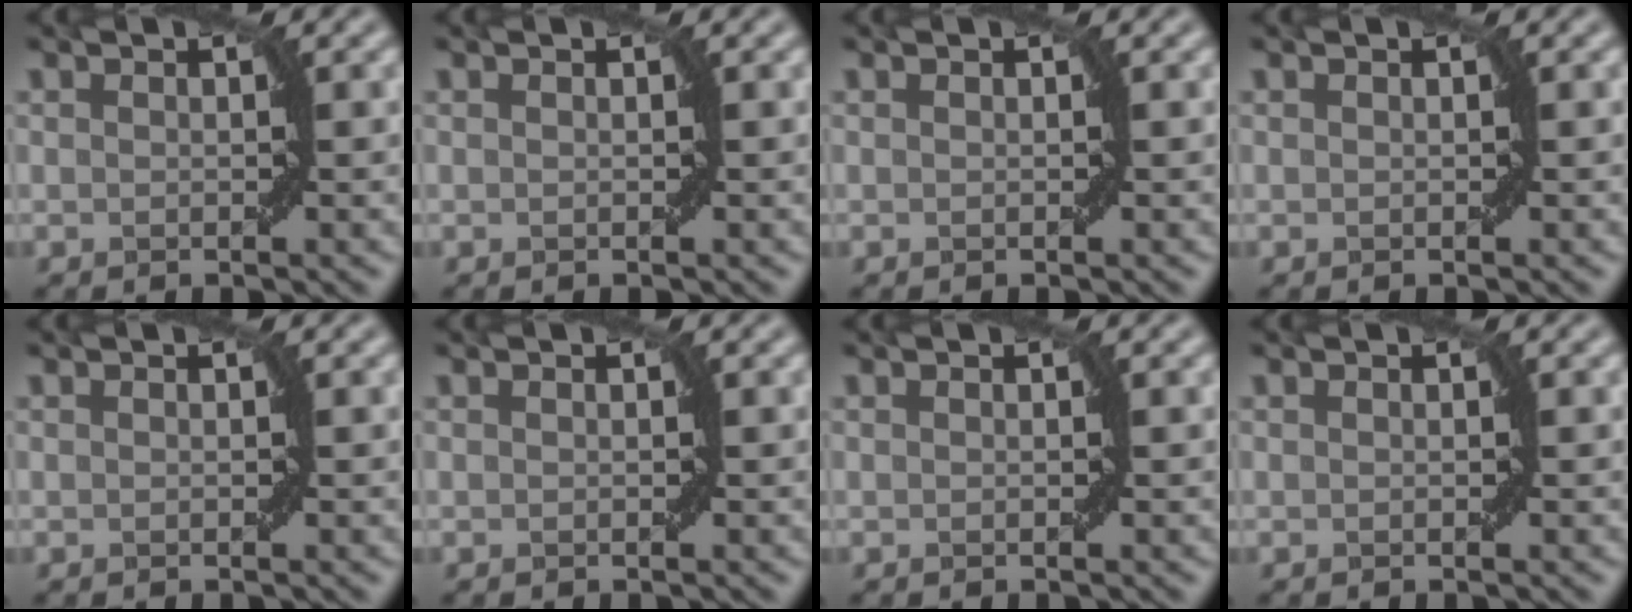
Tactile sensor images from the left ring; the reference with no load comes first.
{"total": 0.0}
{"total": 0.0}
{"total": 0.0}
{"total": 0.0}
{"total": 0.0}
{"total": 0.0}
{"total": 0.0}